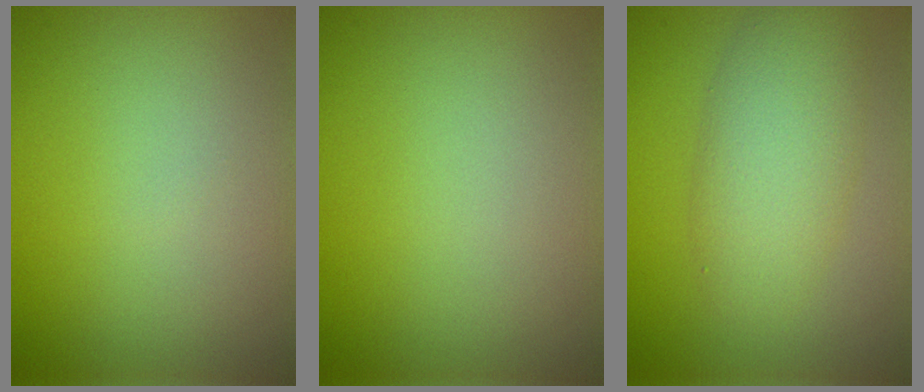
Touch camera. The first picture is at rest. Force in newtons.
{"total": 0.0}
{"total": 4.9, "press": 4.9, "slide": 0.0}